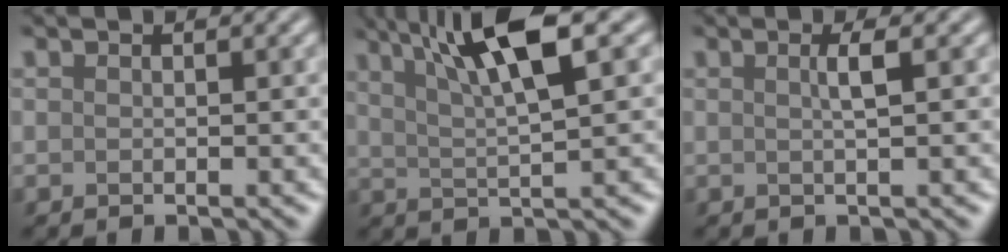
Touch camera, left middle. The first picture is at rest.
{"total": 7.2, "force": [3.3, 1.3, 6.2], "torque": [-0.107, 0.016, 0.066]}
{"total": 1.4, "force": [-0.1, 0.2, 1.4], "torque": [-0.026, 0.006, 0.000]}